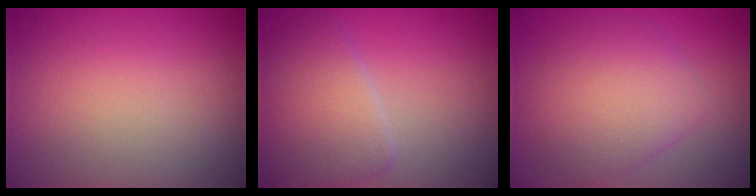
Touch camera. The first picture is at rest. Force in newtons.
{"total": 4.6, "press": 4.6, "slide": 0.2}
{"total": 5.2, "press": 5.2, "slide": 0.1}